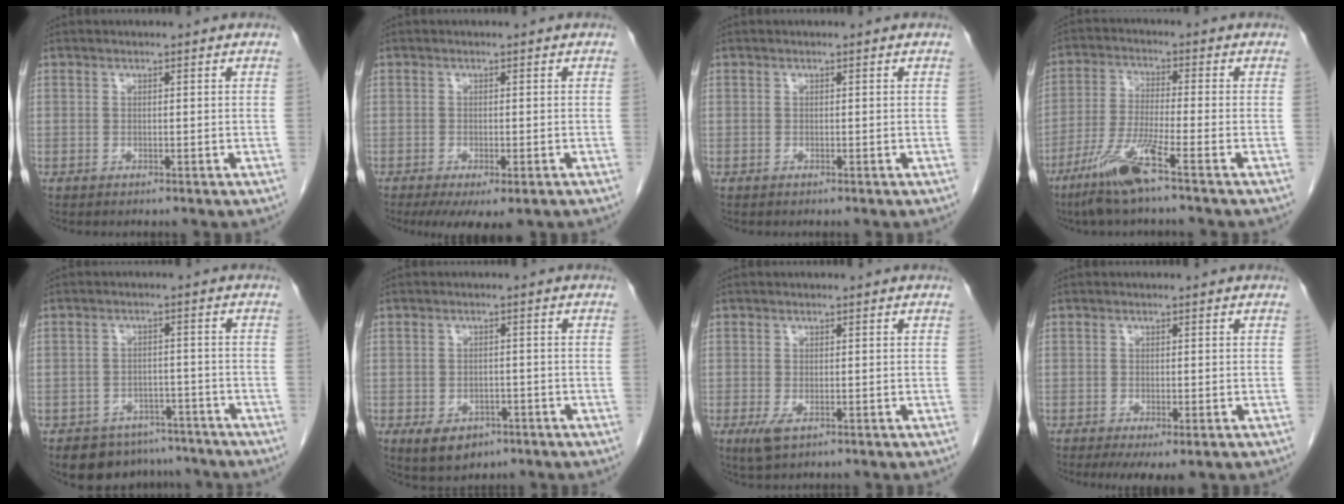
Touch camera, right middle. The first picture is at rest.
{"total": 6.4, "force": [-4.1, 2.1, 4.4], "torque": [-0.061, -0.016, -0.060]}
{"total": 0.0}
{"total": 8.8, "force": [-5.5, -0.8, 6.9], "torque": [-0.145, -0.026, -0.112]}
{"total": 8.1, "force": [-6.8, 4.4, 1.1], "torque": [-0.003, 0.011, -0.089]}
{"total": 5.5, "force": [-3.0, 3.6, 2.8], "torque": [-0.046, -0.002, -0.037]}
{"total": 2.5, "force": [-1.0, 0.9, 2.0], "torque": [-0.043, -0.006, -0.013]}
{"total": 4.4, "force": [-2.6, 1.3, 3.3], "torque": [-0.049, -0.013, -0.036]}